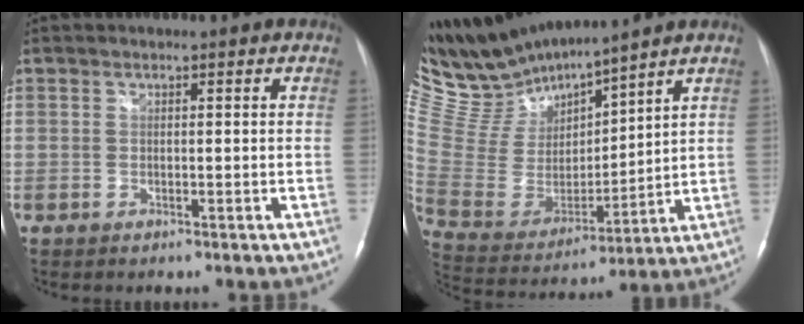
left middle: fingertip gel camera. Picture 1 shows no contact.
{"total": 14.5, "force": [13.8, 1.6, 4.3], "torque": [-0.107, 0.000, 0.285]}